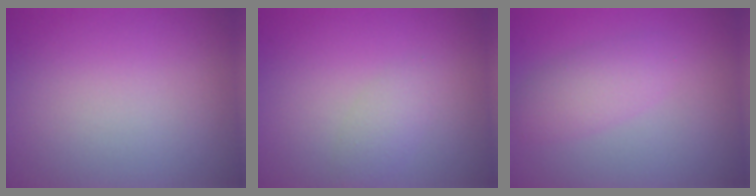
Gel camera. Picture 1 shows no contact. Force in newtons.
{"total": 1.5, "press": 1.5, "slide": 0.1}
{"total": 2.7, "press": 2.7, "slide": 0.1}